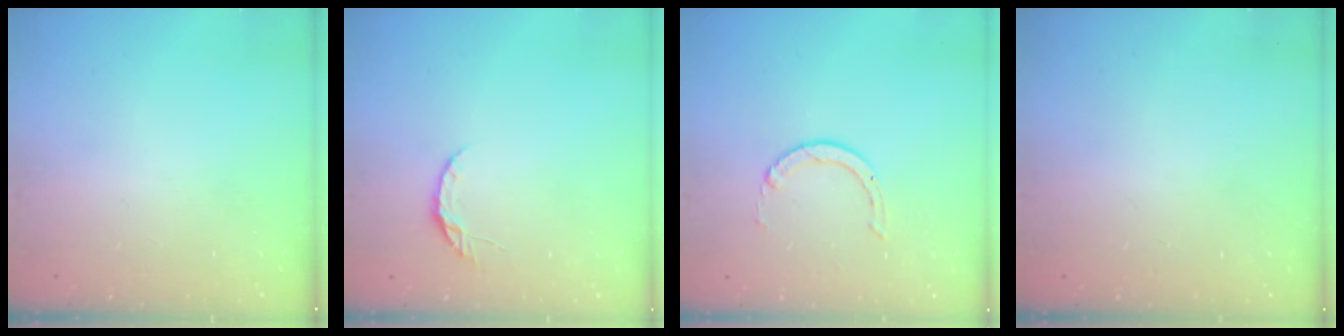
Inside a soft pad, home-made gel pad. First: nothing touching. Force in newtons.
{"total": 3.8, "press": 3.8, "slide": 0.4}
{"total": 1.5, "press": 1.5, "slide": 0.2}
{"total": 2.4, "press": 2.4, "slide": 0.2}